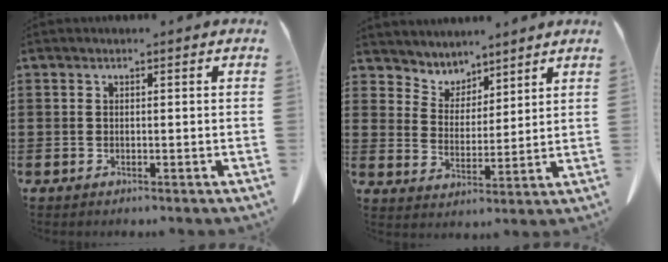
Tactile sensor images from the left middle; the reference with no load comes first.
{"total": 4.7, "force": [4.2, 2.0, -0.7], "torque": [-0.018, -0.030, 0.073]}